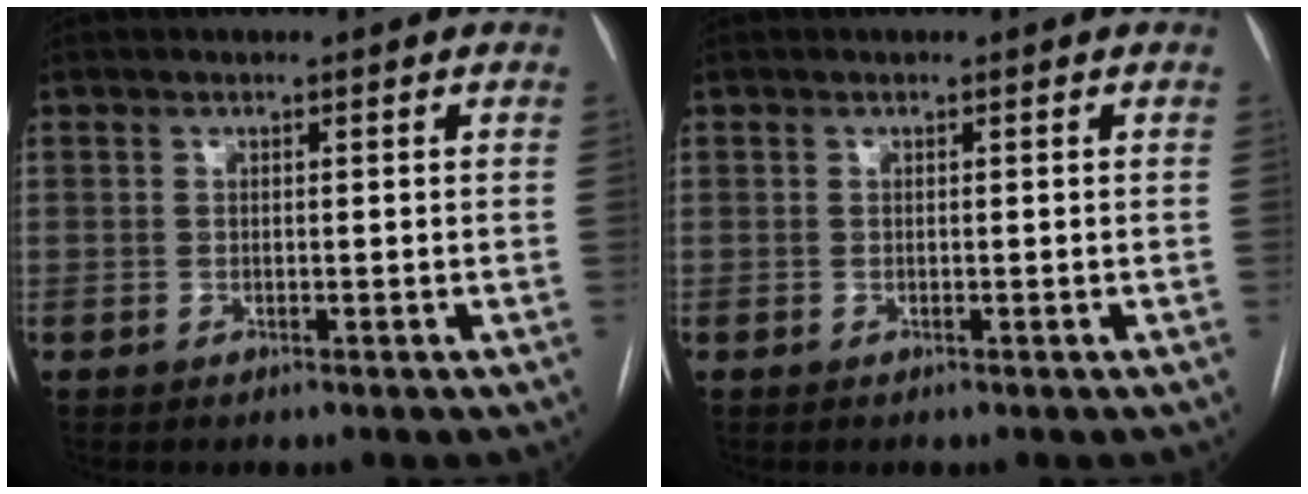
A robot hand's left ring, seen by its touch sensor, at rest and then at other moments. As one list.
[{"total": 0.0}]